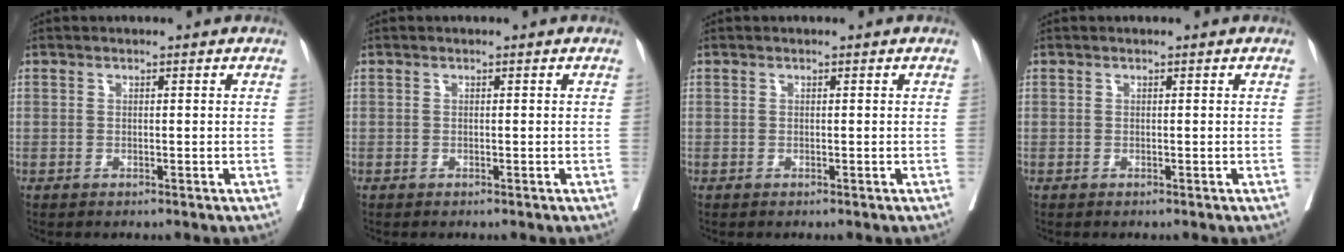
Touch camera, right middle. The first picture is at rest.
{"total": 0.0}
{"total": 0.0}
{"total": 0.0}